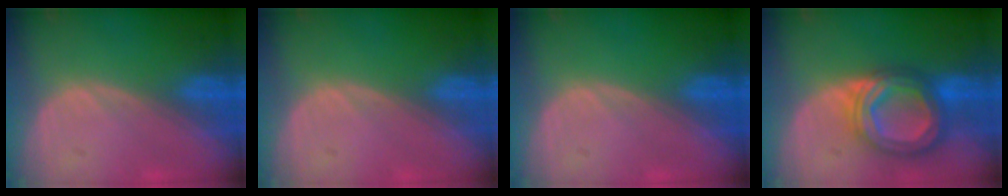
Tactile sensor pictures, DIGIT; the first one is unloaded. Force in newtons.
{"total": 0.0}
{"total": 0.0}
{"total": 8.6, "press": 8.6, "slide": 0.7}